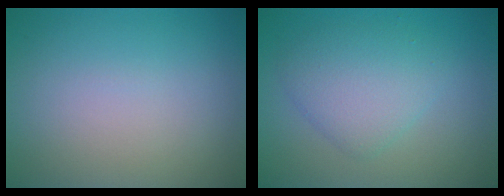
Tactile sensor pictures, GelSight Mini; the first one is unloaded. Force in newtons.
{"total": 3.8, "press": 3.8, "slide": 0.3}